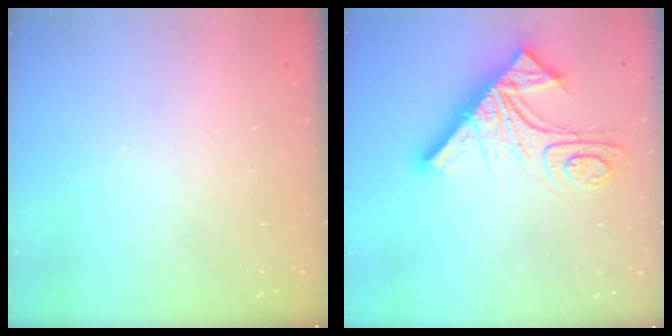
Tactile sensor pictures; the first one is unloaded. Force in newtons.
{"total": 16.3, "press": 16.3, "slide": 1.5}